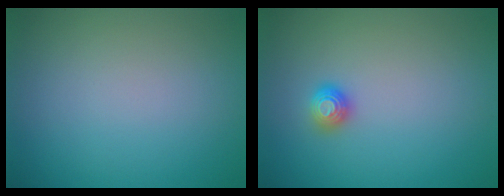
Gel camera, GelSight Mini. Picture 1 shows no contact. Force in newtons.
{"total": 1.1, "press": 1.1, "slide": 0.2}